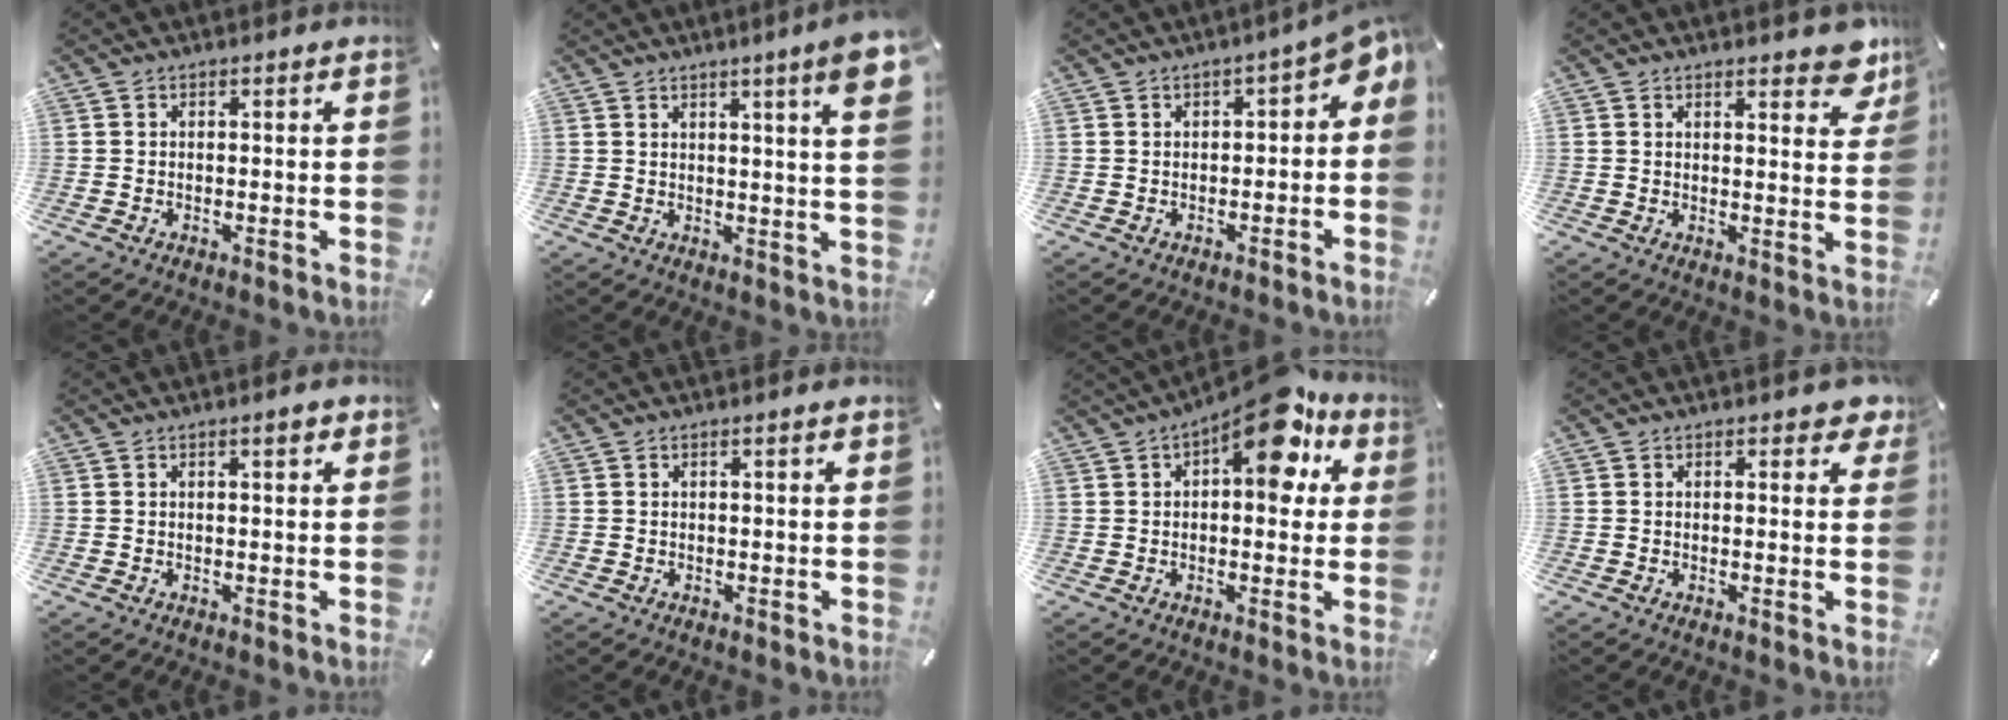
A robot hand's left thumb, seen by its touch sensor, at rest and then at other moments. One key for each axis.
{"total": 8.4, "fx": 4.3, "fy": 0.2, "fz": 7.2, "tx": -0.110, "ty": -0.020, "tz": 0.068}
{"total": 4.3, "fx": 0.2, "fy": 2.3, "fz": 3.7, "tx": -0.054, "ty": 0.001, "tz": -0.001}
{"total": 6.1, "fx": 4.6, "fy": 2.1, "fz": 3.3, "tx": -0.037, "ty": -0.031, "tz": 0.076}
{"total": 2.4, "fx": 1.3, "fy": 0.5, "fz": 1.9, "tx": -0.033, "ty": 0.001, "tz": 0.019}
{"total": 1.0, "fx": 0.3, "fy": 0.0, "fz": 1.0, "tx": -0.017, "ty": 0.000, "tz": 0.005}
{"total": 14.6, "fx": 7.0, "fy": 6.5, "fz": 11.1, "tx": -0.137, "ty": -0.040, "tz": 0.112}
{"total": 2.6, "fx": 1.6, "fy": 1.3, "fz": 1.6, "tx": -0.013, "ty": -0.005, "tz": 0.024}